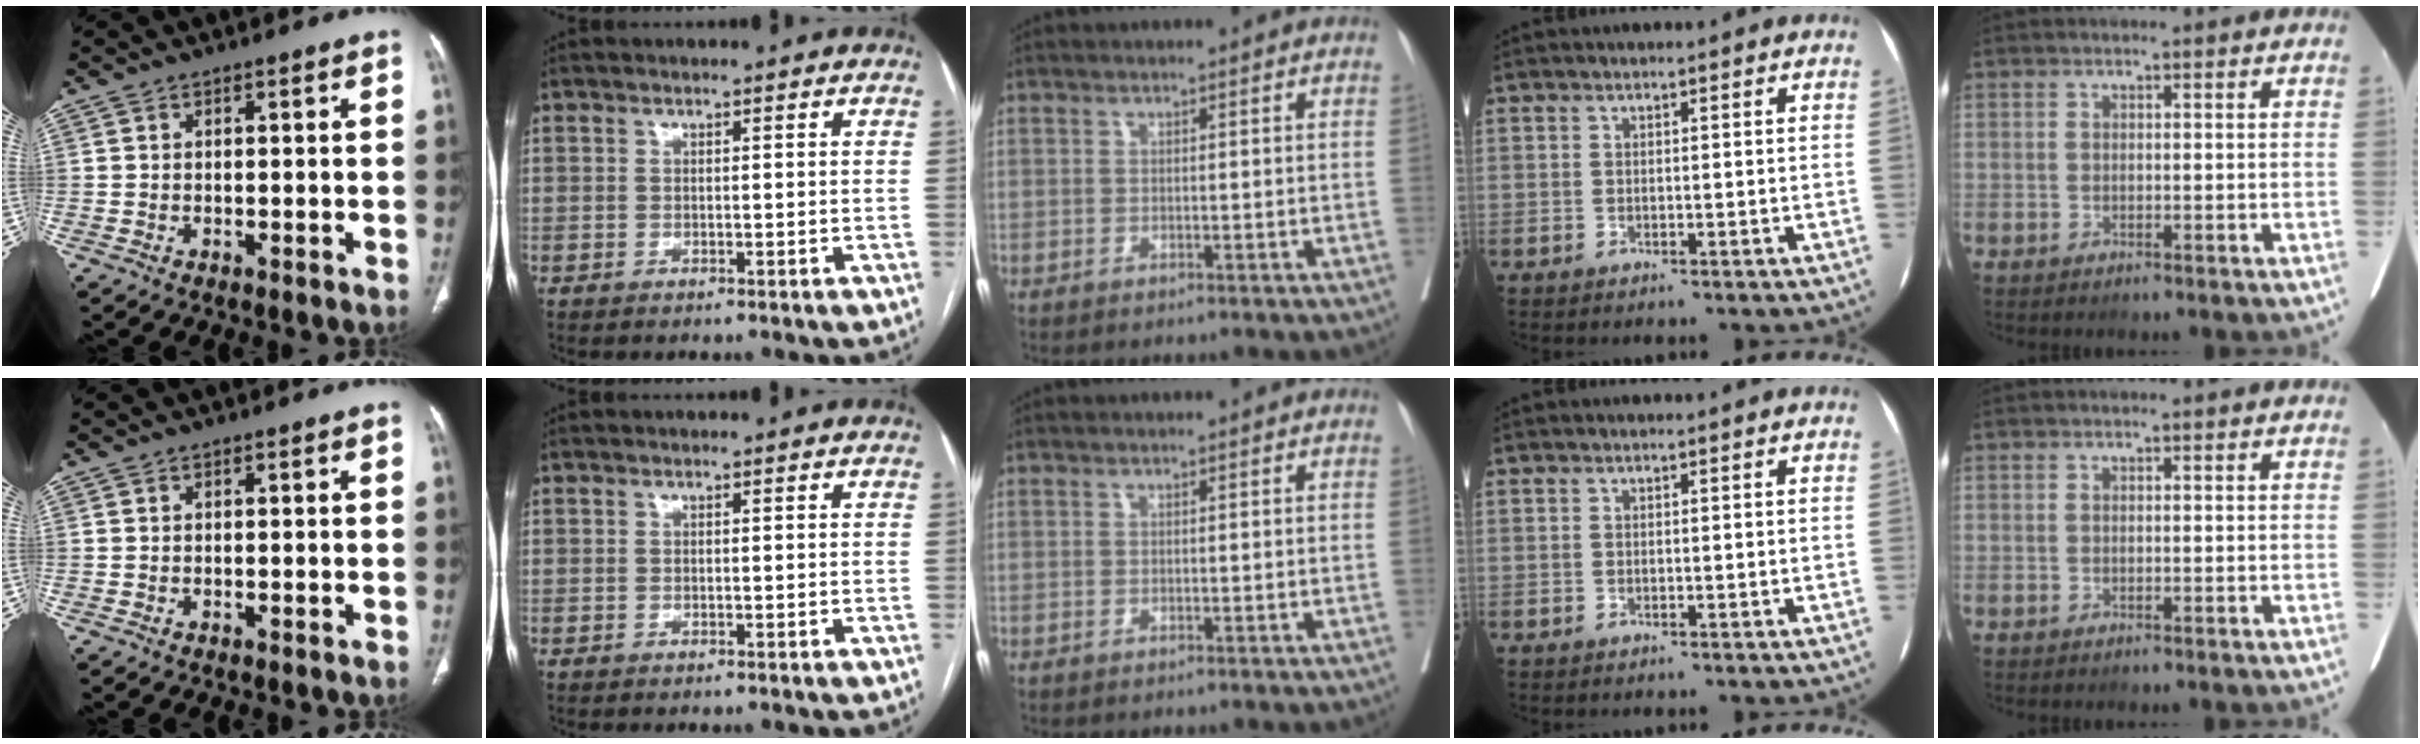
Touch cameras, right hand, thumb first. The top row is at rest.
{}